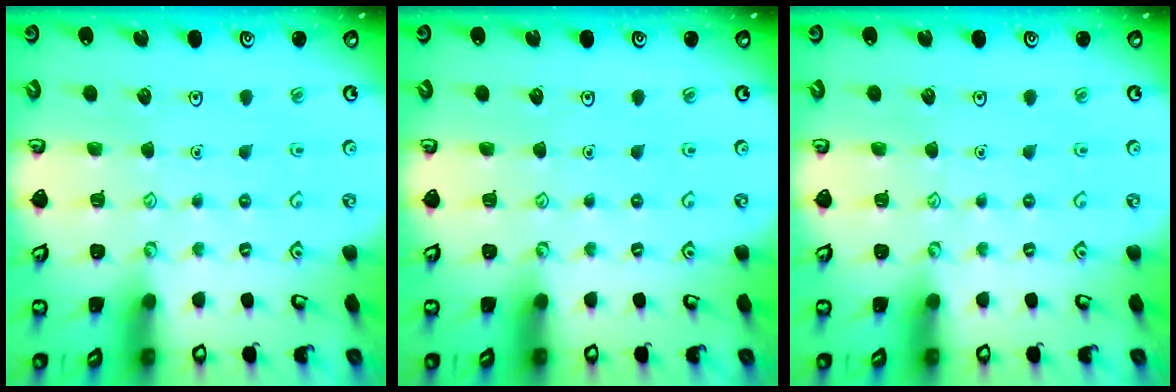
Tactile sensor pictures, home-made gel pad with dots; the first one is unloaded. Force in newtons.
{"total": 0.0}
{"total": 0.0}